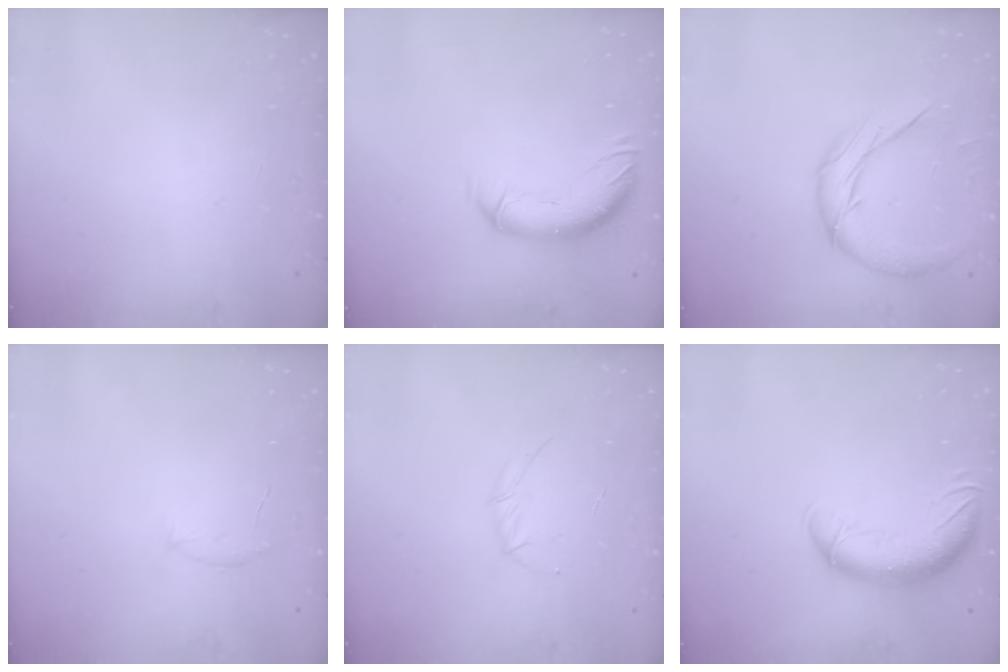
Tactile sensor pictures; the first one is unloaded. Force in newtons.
{"total": 11.6, "press": 11.5, "slide": 1.3}
{"total": 11.7, "press": 11.6, "slide": 0.7}
{"total": 4.4, "press": 4.2, "slide": 1.3}
{"total": 3.7, "press": 3.6, "slide": 0.9}
{"total": 12.3, "press": 11.9, "slide": 3.1}